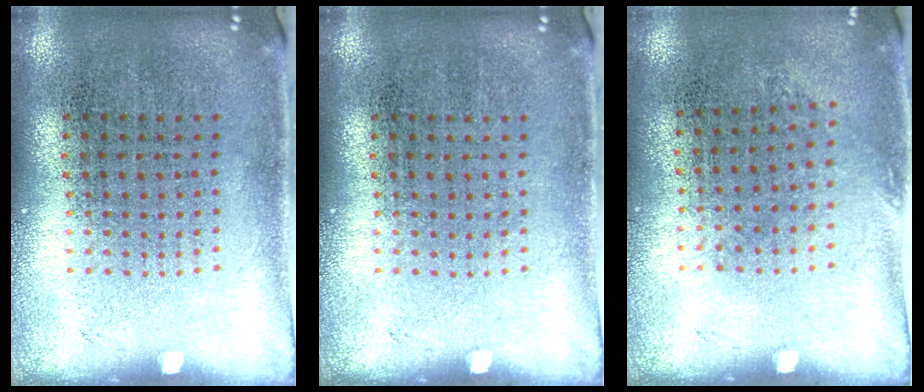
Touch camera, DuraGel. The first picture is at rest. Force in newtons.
{"total": 0.0}
{"total": 0.9, "press": 0.7, "slide": 0.6}